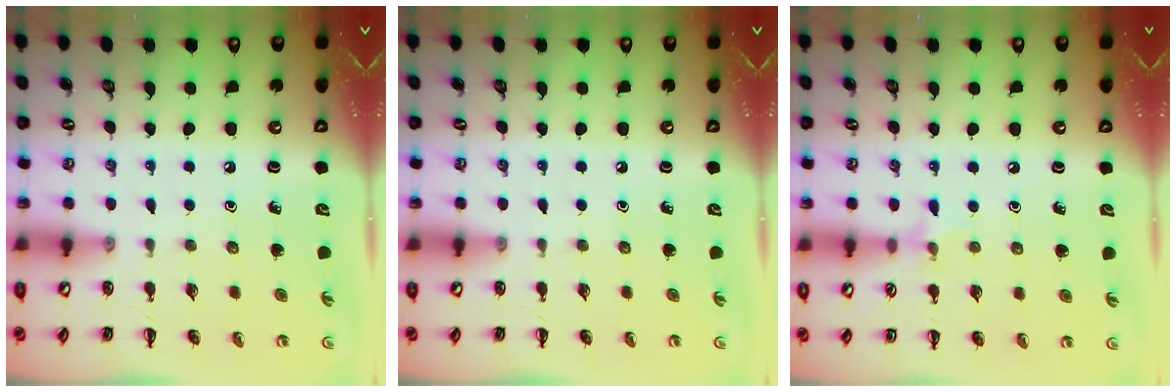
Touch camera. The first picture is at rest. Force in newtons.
{"total": 0.0}
{"total": 5.8, "press": 5.4, "slide": 2.2}